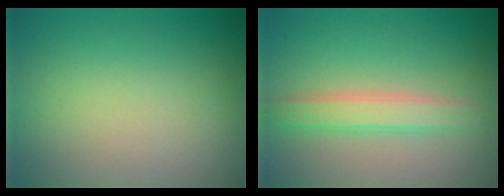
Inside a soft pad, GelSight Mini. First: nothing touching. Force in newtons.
{"total": 2.6, "press": 2.6, "slide": 0.0}